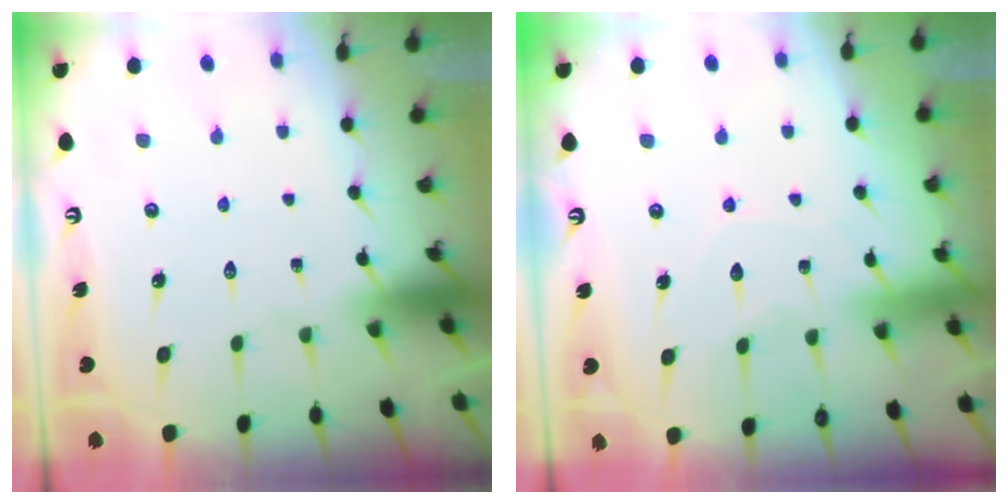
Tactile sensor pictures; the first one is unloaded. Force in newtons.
{"total": 6.7, "press": 6.7, "slide": 0.7}